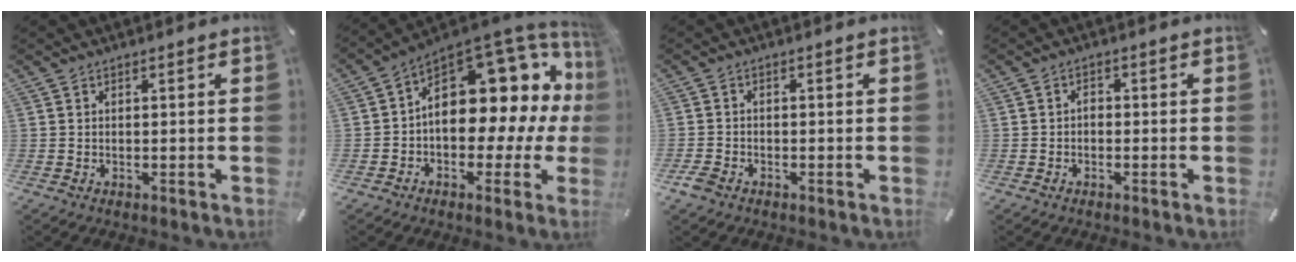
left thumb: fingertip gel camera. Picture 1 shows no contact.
{"total": 15.8, "force": [4.3, 10.7, 10.8], "torque": [-0.114, -0.061, 0.069]}
{"total": 2.4, "force": [-1.6, 1.5, 1.1], "torque": [-0.030, 0.001, -0.034]}
{"total": 1.3, "force": [-0.7, 0.8, 0.8], "torque": [-0.016, 0.006, -0.016]}